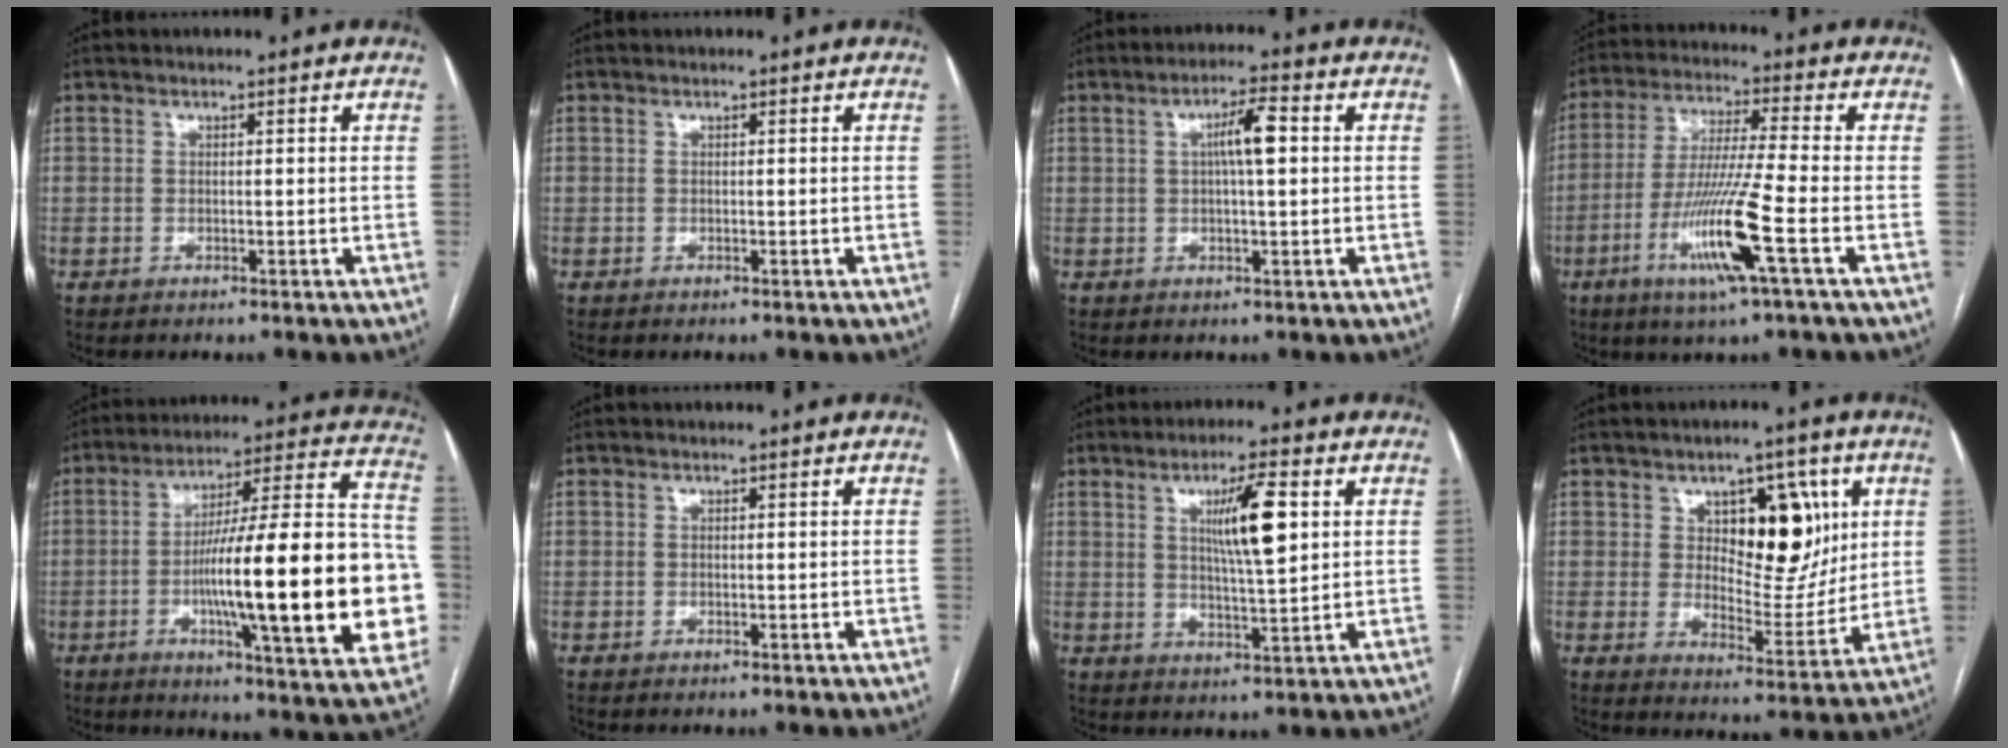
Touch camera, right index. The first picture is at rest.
{"total": 0.0}
{"total": 5.2, "force": [0.8, 0.6, 5.1], "torque": [-0.092, 0.011, 0.012]}
{"total": 12.6, "force": [-4.7, -0.9, 11.7], "torque": [-0.234, -0.021, -0.092]}
{"total": 27.9, "force": [-4.7, 3.3, 27.3], "torque": [-0.346, 0.012, -0.072]}
{"total": 0.0}
{"total": 8.5, "force": [2.4, 0.8, 8.1], "torque": [-0.140, 0.000, 0.043]}
{"total": 12.3, "force": [4.1, 6.3, 9.7], "torque": [-0.128, 0.011, 0.071]}